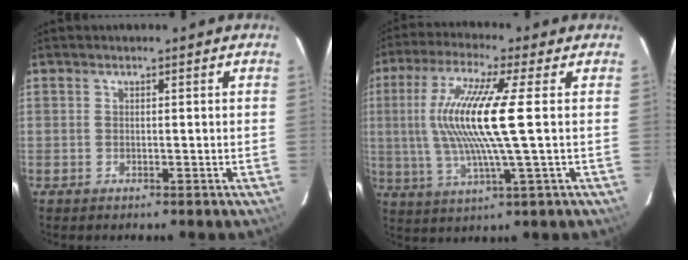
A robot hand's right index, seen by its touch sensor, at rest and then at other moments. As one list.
[{"total": 14.3, "force": [1.1, 0.4, 14.3], "torque": [-0.277, -0.004, 0.024]}]